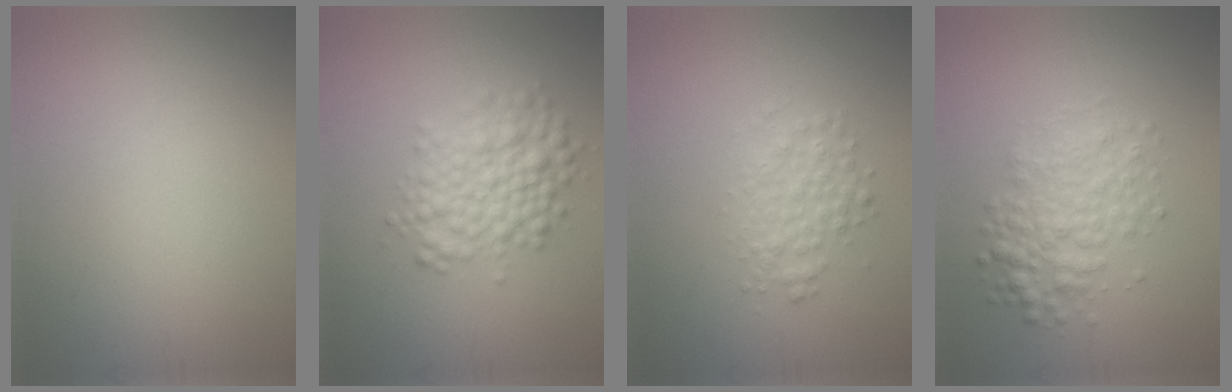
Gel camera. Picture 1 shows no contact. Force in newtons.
{"total": 4.6, "press": 4.6, "slide": 0.1}
{"total": 2.5, "press": 2.5, "slide": 0.1}
{"total": 3.7, "press": 3.7, "slide": 0.0}